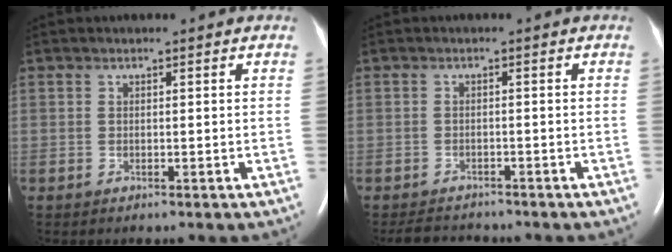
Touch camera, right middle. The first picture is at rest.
{"total": 4.3, "force": [-4.1, 0.9, 0.7], "torque": [-0.013, -0.010, -0.063]}